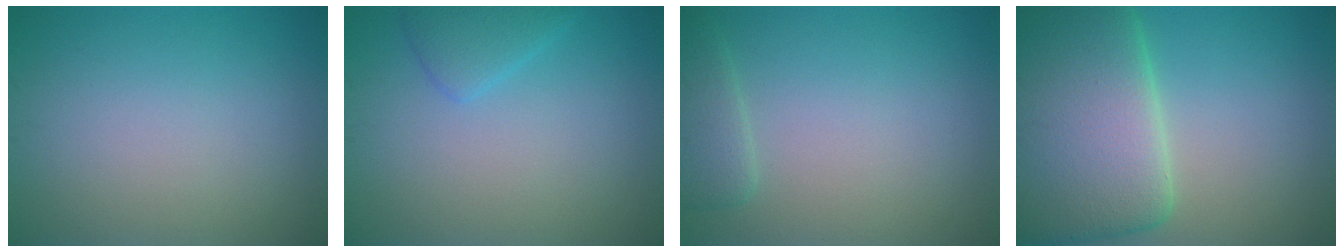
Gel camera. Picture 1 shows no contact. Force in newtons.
{"total": 2.0, "press": 2.0, "slide": 0.1}
{"total": 2.1, "press": 2.1, "slide": 0.2}
{"total": 13.0, "press": 13.0, "slide": 0.7}